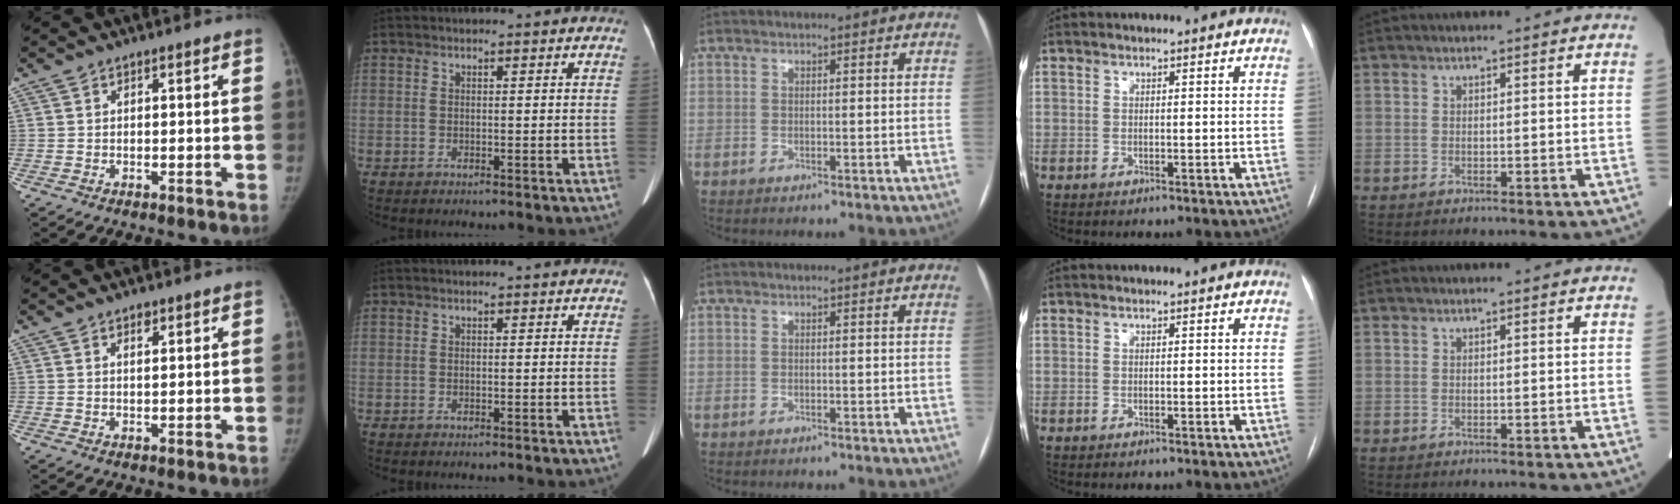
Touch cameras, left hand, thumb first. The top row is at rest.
{"thumb": {"total": 1.7, "force": [1.0, 0.8, 1.1], "torque": [-0.012, -0.004, 0.016]}, "index": {"total": 2.2, "force": [2.1, 0.1, 0.9], "torque": [-0.008, 0.001, 0.019]}}